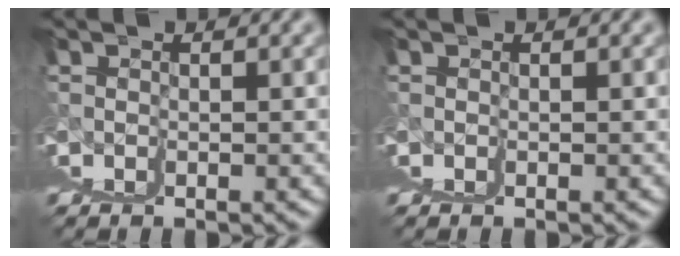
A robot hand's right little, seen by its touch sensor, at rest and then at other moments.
{"total": 0.0}